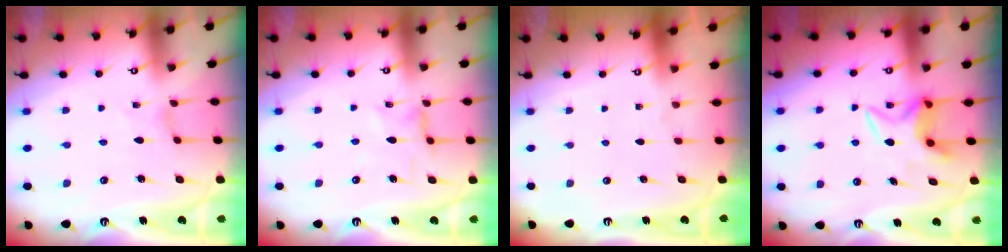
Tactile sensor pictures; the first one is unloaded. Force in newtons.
{"total": 1.2, "press": 1.2, "slide": 0.2}
{"total": 0.0}
{"total": 5.8, "press": 5.8, "slide": 0.2}